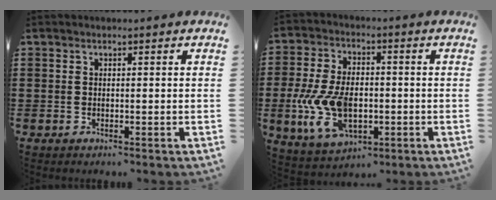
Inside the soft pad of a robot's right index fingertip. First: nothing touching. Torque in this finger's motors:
{"motor_torque": [1.52, -0.62, 0.34, -0.06]}